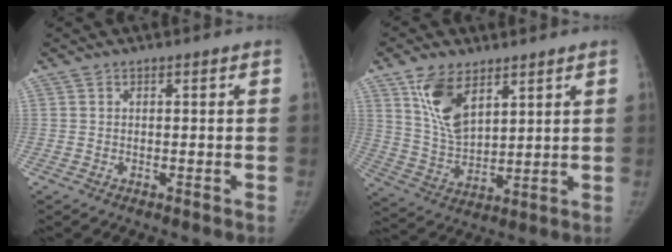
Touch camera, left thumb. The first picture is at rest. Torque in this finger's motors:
{"motor_torque": [0.68, -0.47, 1.14, -0.90, 0.36]}